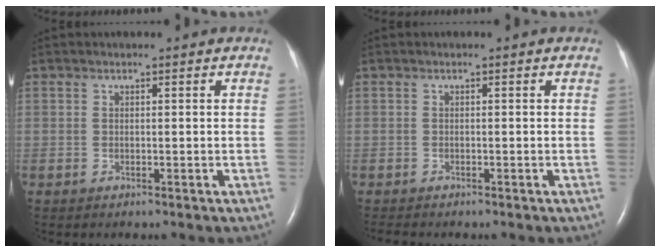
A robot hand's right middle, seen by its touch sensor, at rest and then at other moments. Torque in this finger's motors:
{"motor_torque": [0.18, -0.26, -0.02, 0.00]}